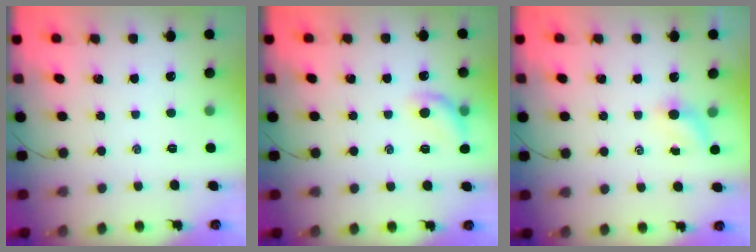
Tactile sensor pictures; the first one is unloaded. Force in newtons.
{"total": 9.4, "press": 9.2, "slide": 1.8}
{"total": 4.0, "press": 3.8, "slide": 1.2}